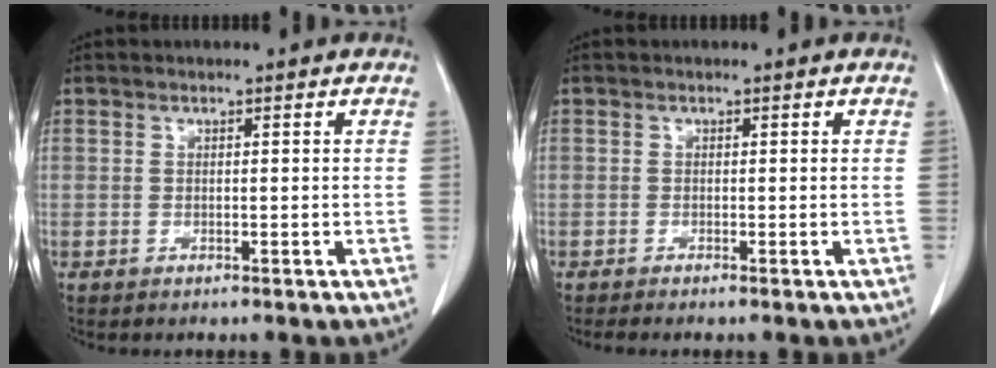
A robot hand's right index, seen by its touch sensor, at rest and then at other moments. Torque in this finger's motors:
{"motor_torque": [-0.08, -0.01, -0.03, 0.01]}